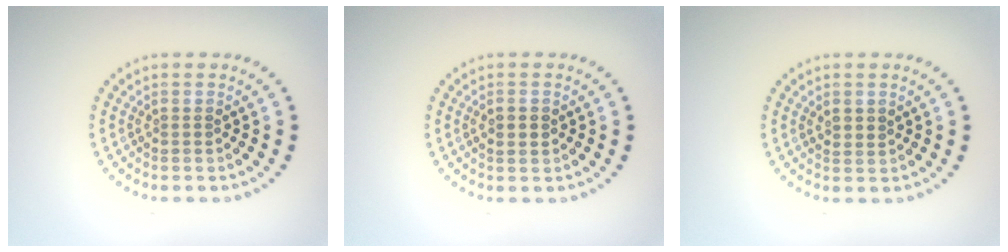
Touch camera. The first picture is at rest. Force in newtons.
{"total": 1.2, "press": 1.2, "slide": 0.0}
{"total": 1.2, "press": 1.0, "slide": 0.6}